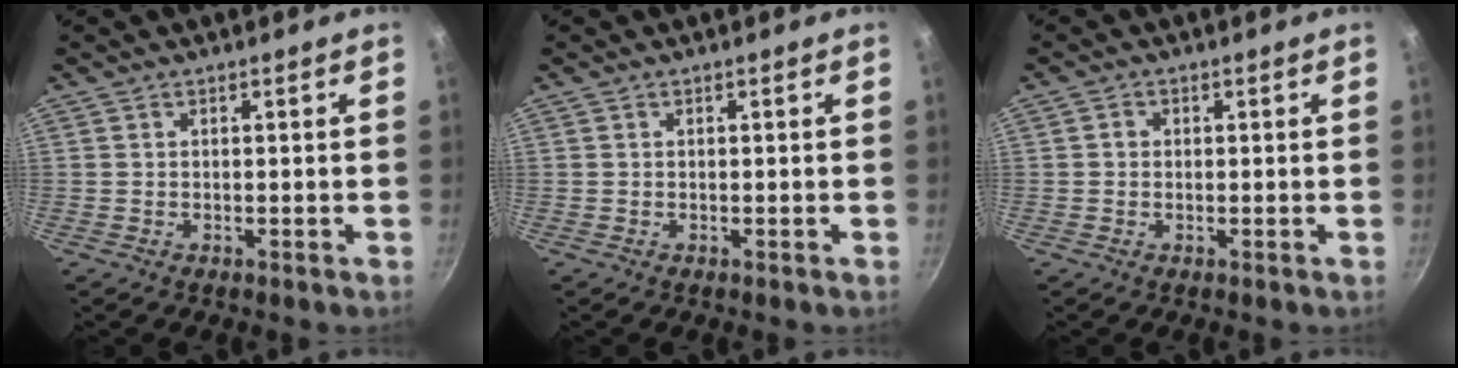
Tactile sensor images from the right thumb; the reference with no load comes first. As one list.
[{"total": 0.0}, {"total": 1.3, "force": [0.0, 1.2, 0.5], "torque": [-0.004, 0.003, -0.001]}]